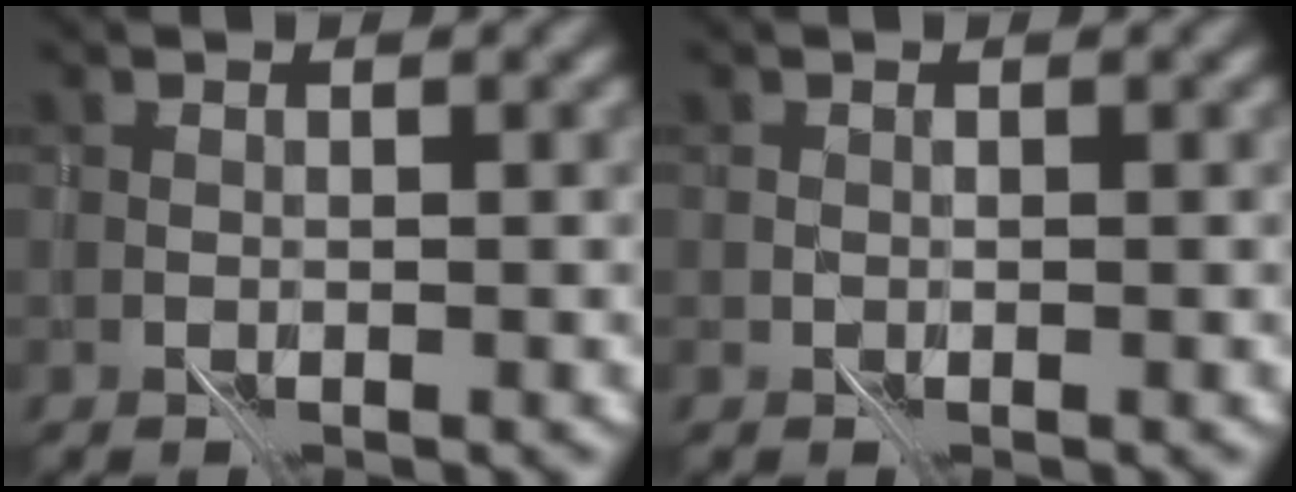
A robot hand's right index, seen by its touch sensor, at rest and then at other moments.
{"total": 0.0}